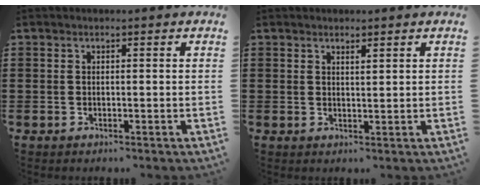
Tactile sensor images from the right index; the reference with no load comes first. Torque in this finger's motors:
{"motor_torque": [-0.33, 0.22, 0.05, -0.01]}